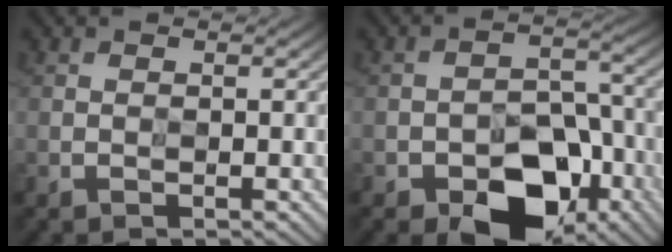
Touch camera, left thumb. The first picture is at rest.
{"total": 9.8, "force": [-6.4, 5.2, 5.2], "torque": [-0.068, 0.005, -0.106]}